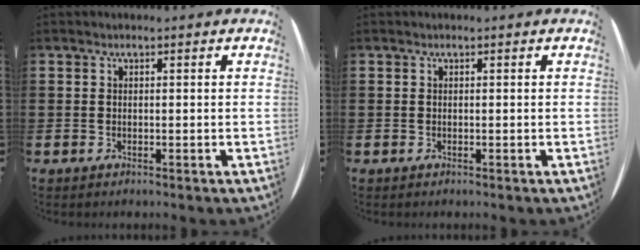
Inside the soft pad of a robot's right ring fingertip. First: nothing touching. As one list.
[{"total": 0.0}]